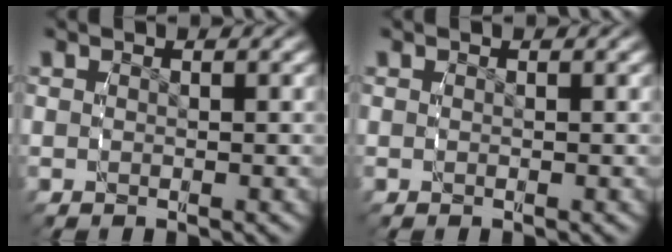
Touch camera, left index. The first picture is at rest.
{"total": 0.0}